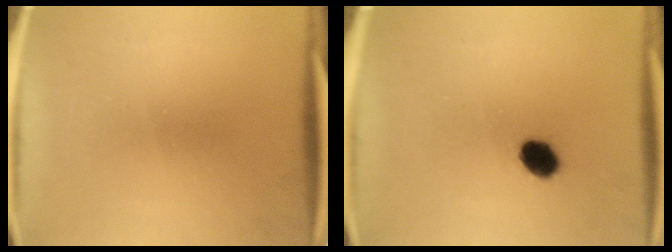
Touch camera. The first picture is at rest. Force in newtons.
{"total": 5.2}